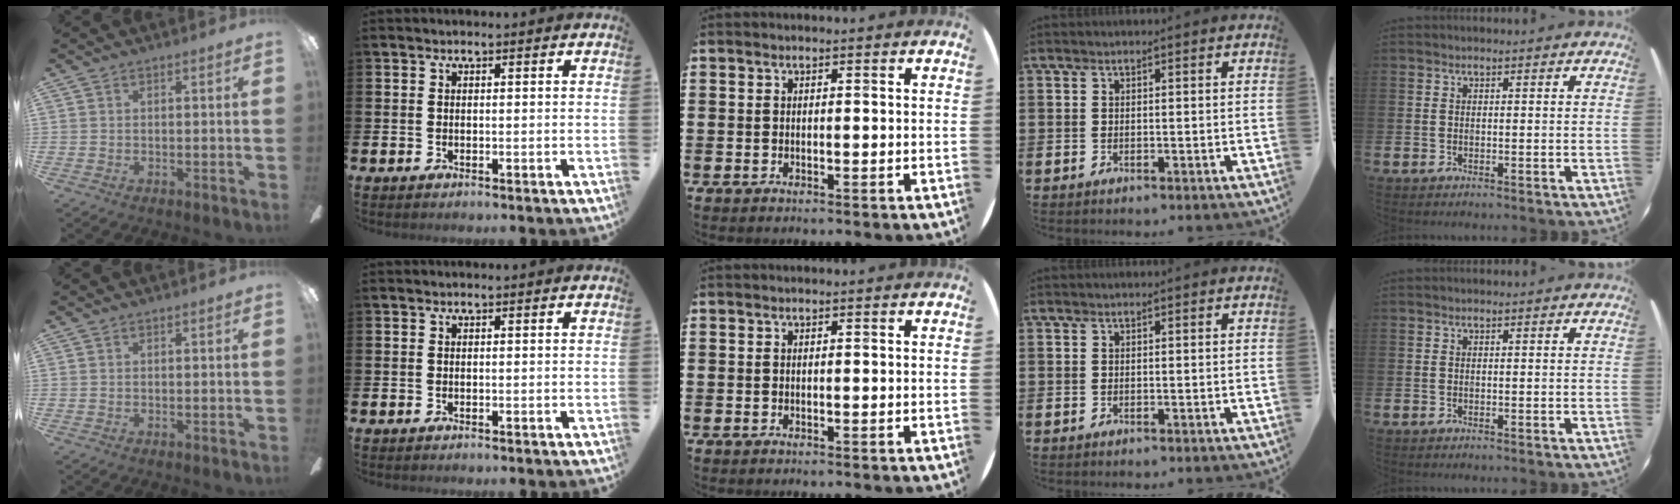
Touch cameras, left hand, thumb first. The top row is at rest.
{}